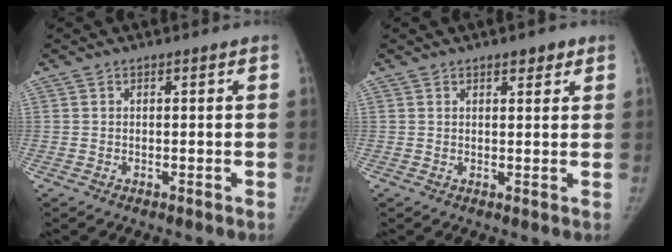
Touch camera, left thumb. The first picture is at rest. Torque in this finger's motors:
{"motor_torque": [-0.09, 0.01, 0.06, 0.23, 0.00]}